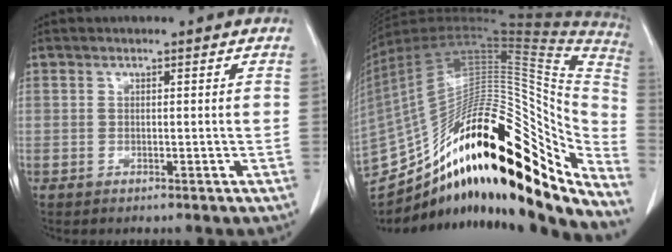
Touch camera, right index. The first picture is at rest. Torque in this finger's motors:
{"motor_torque": [1.91, -0.23, 0.60, 0.17]}